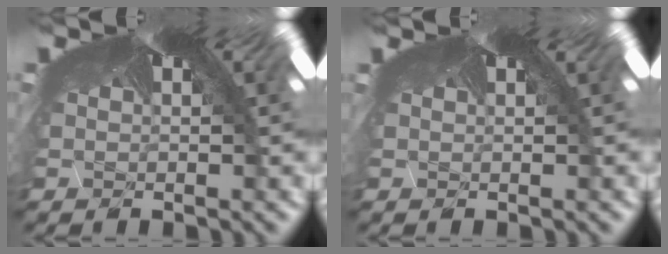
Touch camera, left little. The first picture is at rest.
{"total": 0.7, "force": [-0.2, -0.2, -0.6], "torque": [0.007, -0.004, 0.001]}